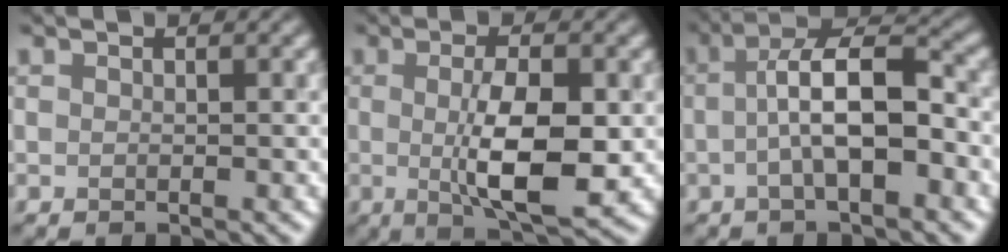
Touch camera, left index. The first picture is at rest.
{"total": 7.0, "force": [-0.3, 2.1, 6.7], "torque": [-0.113, -0.007, -0.002]}
{"total": 6.4, "force": [-0.8, 2.1, 6.0], "torque": [-0.100, 0.015, -0.021]}